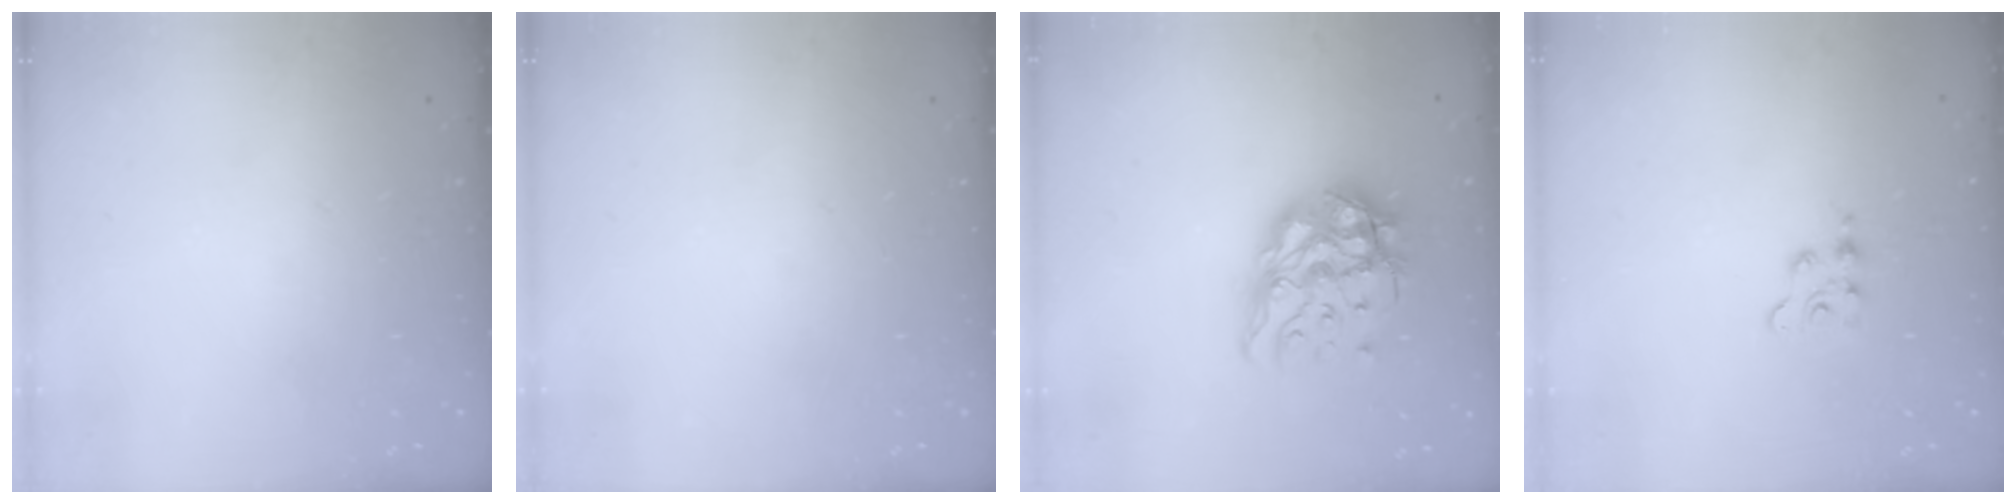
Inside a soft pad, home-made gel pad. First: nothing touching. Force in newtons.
{"total": 0.0}
{"total": 15.7, "press": 15.6, "slide": 1.5}
{"total": 2.9, "press": 2.9, "slide": 0.4}